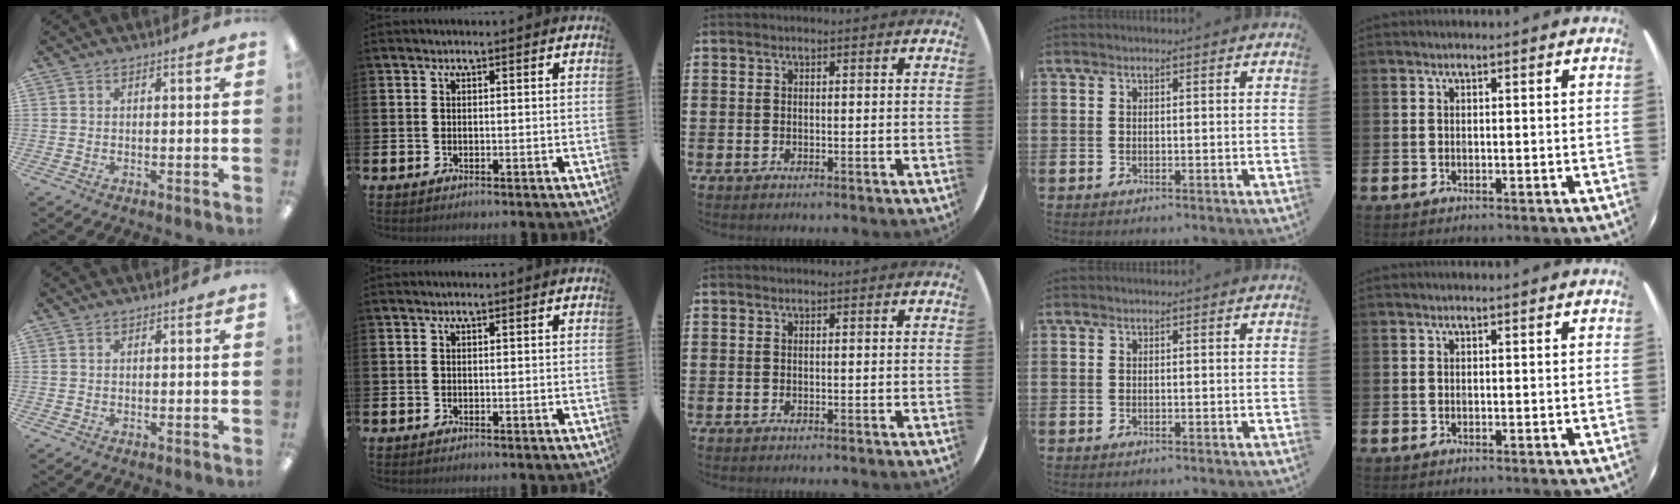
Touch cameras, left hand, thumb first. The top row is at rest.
{}